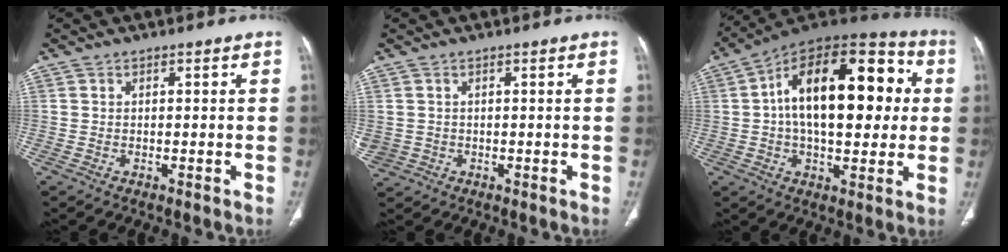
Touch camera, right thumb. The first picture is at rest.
{"total": 3.7, "force": [-0.2, 3.1, 1.9], "torque": [-0.059, 0.004, 0.011]}
{"total": 25.1, "force": [3.5, 13.0, 21.2], "torque": [-0.306, 0.034, 0.043]}